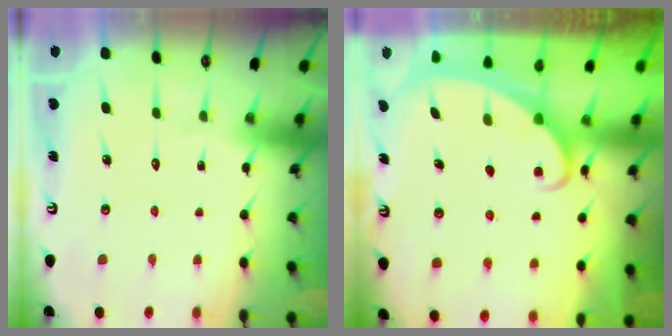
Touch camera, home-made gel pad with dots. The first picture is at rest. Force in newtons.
{"total": 2.4, "press": 2.3, "slide": 0.3}